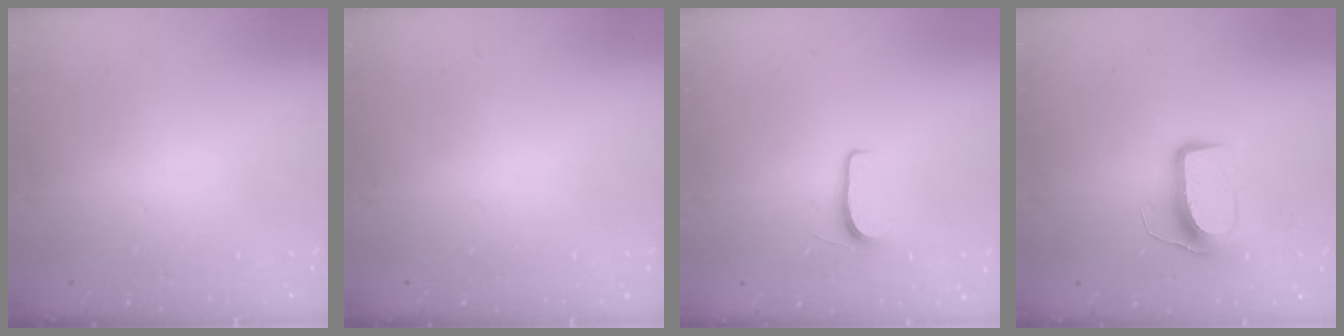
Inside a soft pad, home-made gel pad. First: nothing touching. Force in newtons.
{"total": 0.0}
{"total": 5.4, "press": 5.4, "slide": 0.6}
{"total": 9.2, "press": 9.2, "slide": 0.4}